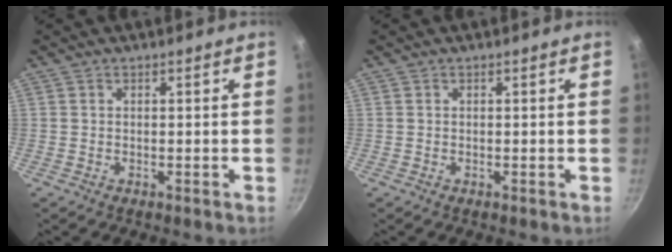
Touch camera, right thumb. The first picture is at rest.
{"total": 0.0}